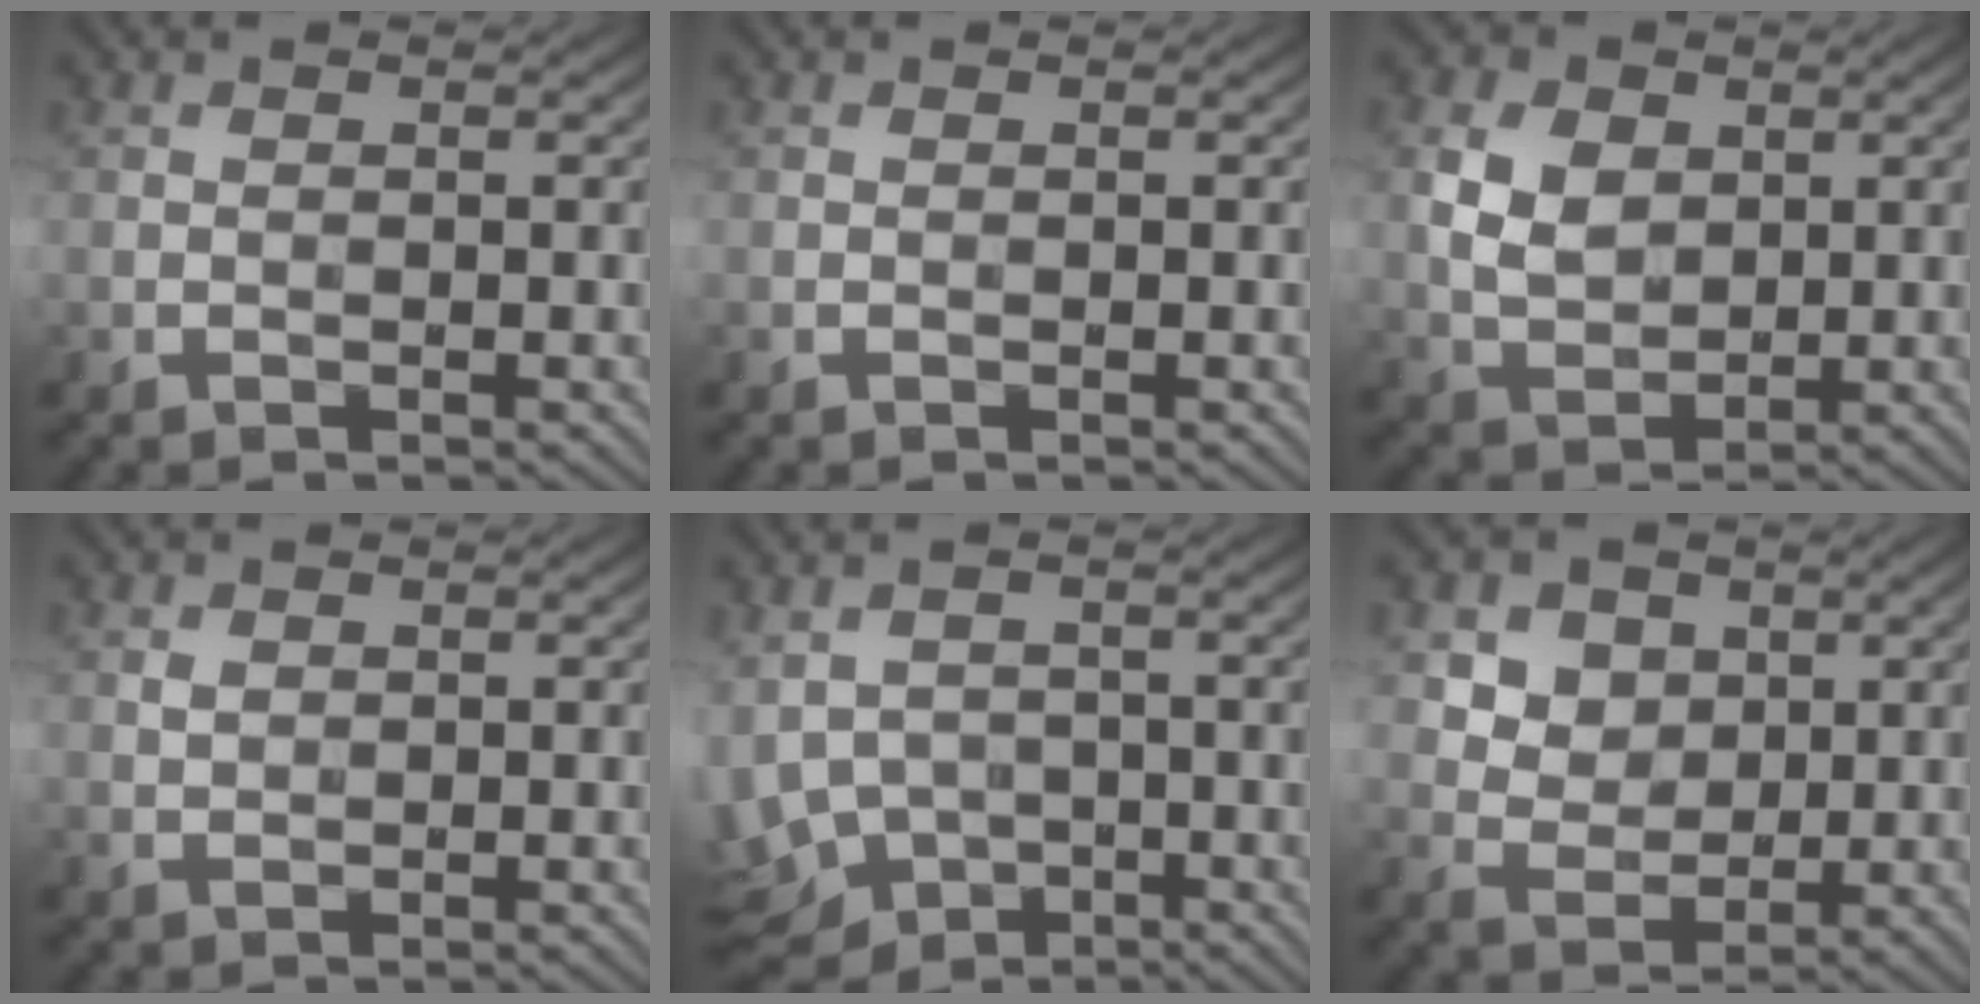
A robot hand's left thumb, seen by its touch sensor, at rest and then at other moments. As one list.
[{"total": 0.0}, {"total": 6.3, "force": [1.6, 4.6, 3.9], "torque": [-0.097, 0.003, 0.030]}, {"total": 1.3, "force": [0.4, 1.0, 0.7], "torque": [-0.017, -0.001, 0.009]}, {"total": 8.1, "force": [-2.7, 5.8, 5.1], "torque": [-0.122, -0.017, -0.038]}, {"total": 6.4, "force": [3.1, 4.9, 2.6], "torque": [-0.091, -0.014, 0.069]}]